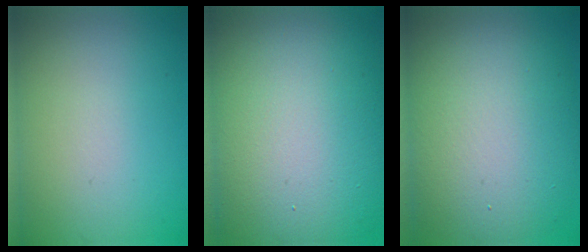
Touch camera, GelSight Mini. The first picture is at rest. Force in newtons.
{"total": 18.0, "press": 17.9, "slide": 1.2}
{"total": 12.9, "press": 12.8, "slide": 1.0}